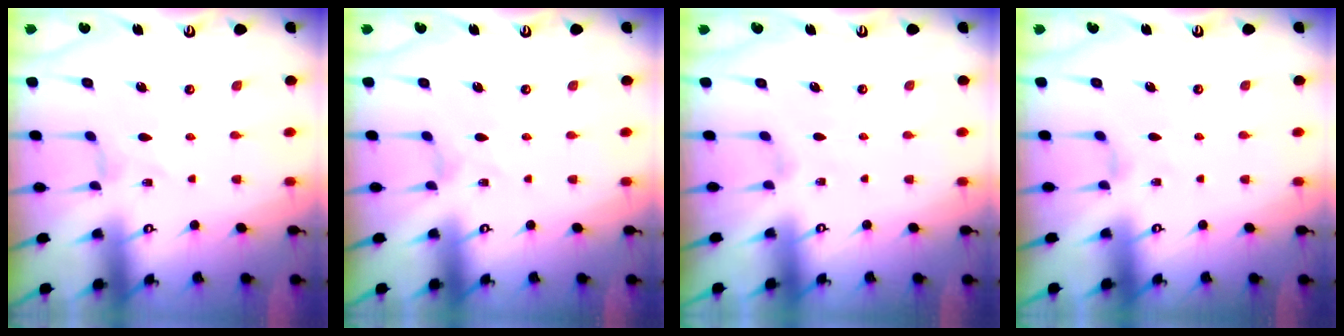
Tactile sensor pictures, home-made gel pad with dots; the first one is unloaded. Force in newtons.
{"total": 0.7, "press": 0.6, "slide": 0.2}
{"total": 1.1, "press": 1.1, "slide": 0.4}
{"total": 2.4, "press": 2.4, "slide": 0.4}